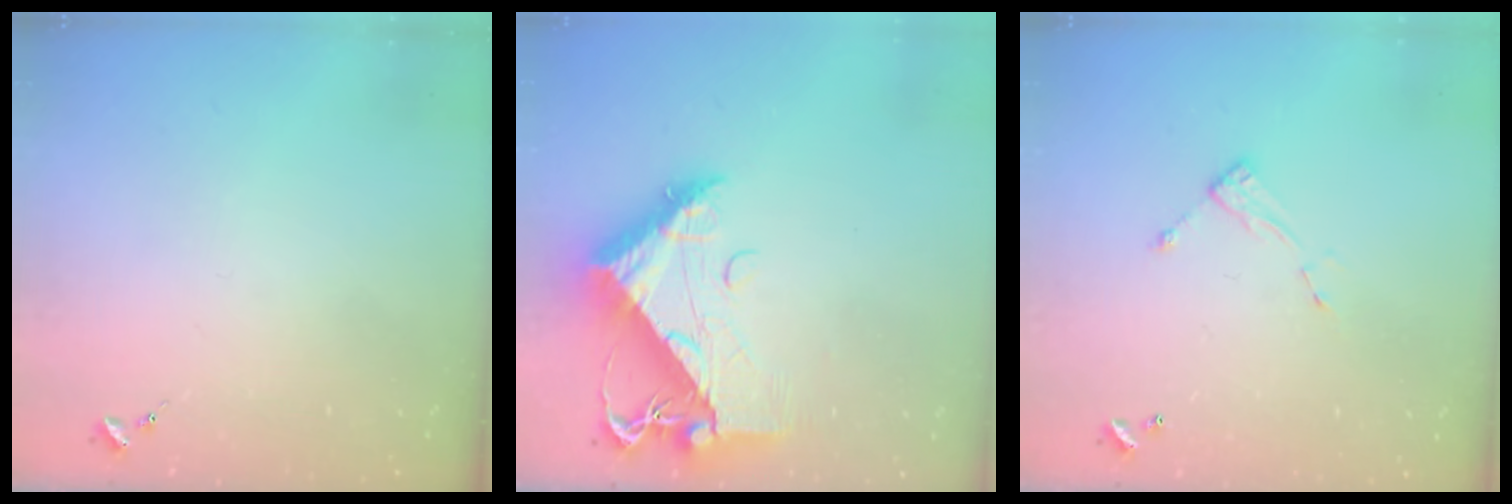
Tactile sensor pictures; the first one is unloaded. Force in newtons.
{"total": 13.2, "press": 13.2, "slide": 1.4}
{"total": 6.1, "press": 6.1, "slide": 0.2}